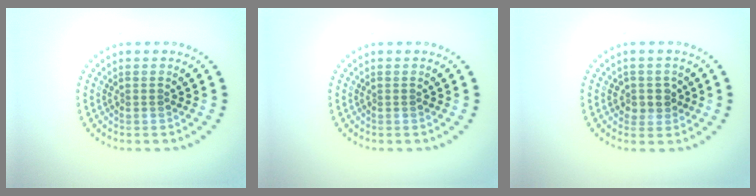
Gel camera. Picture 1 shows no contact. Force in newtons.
{"total": 0.0}
{"total": 1.8, "press": 1.7, "slide": 0.8}